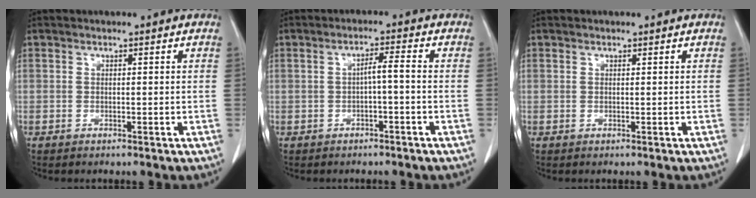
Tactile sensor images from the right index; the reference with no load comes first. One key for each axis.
{"total": 2.9, "fx": -0.5, "fy": 0.5, "fz": 2.8, "tx": -0.052, "ty": 0.010, "tz": -0.006}
{"total": 0.0}